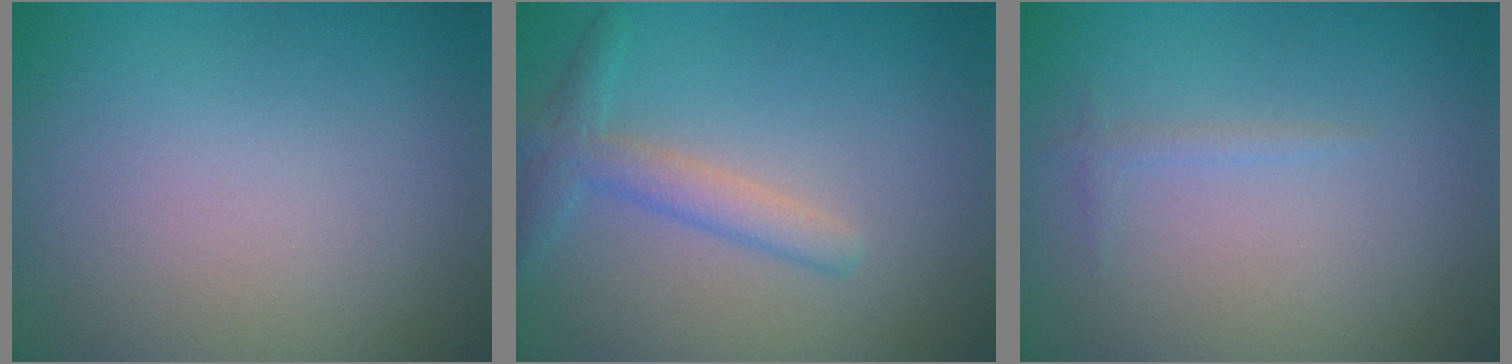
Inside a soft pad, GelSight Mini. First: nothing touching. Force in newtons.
{"total": 2.5, "press": 2.5, "slide": 0.1}
{"total": 0.6, "press": 0.6, "slide": 0.1}